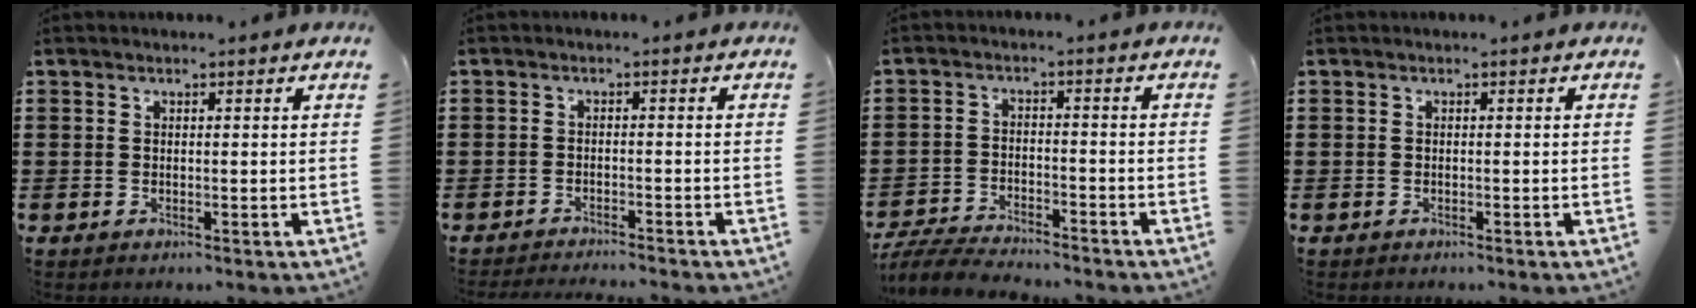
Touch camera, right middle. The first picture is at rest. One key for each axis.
{"total": 1.9, "fx": -1.9, "fy": -0.1, "fz": 0.1, "tx": -0.004, "ty": 0.003, "tz": -0.040}
{"total": 5.5, "fx": -5.3, "fy": 0.6, "fz": 1.2, "tx": -0.037, "ty": -0.001, "tz": -0.111}
{"total": 0.0}